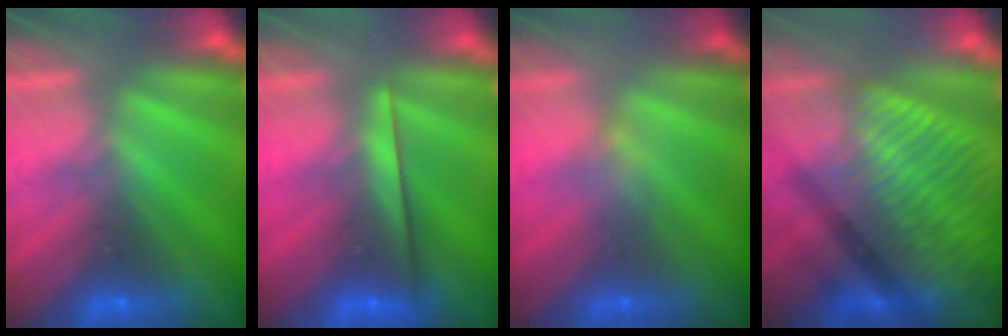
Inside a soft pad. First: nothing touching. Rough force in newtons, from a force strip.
{"total": 2.3}
{"total": 2.4}
{"total": 3.8}